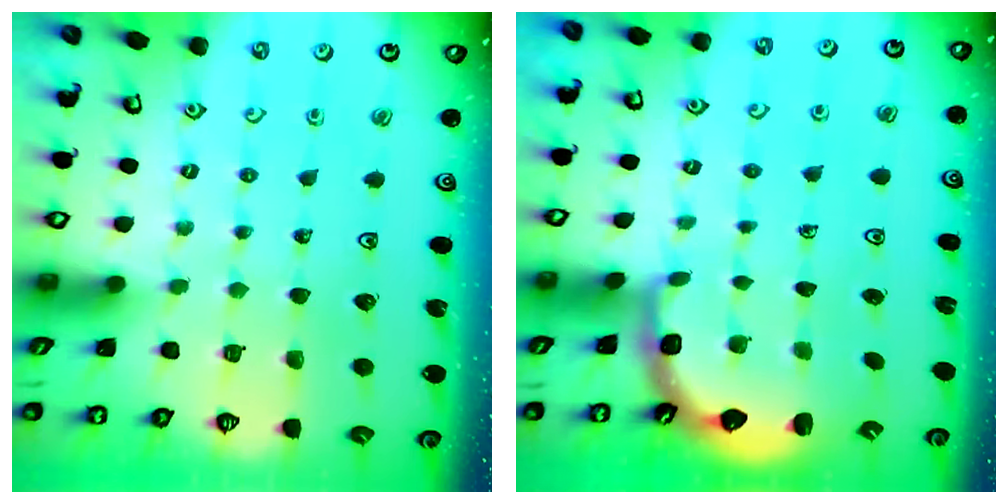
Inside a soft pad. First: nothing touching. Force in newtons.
{"total": 2.5, "press": 2.1, "slide": 1.3}